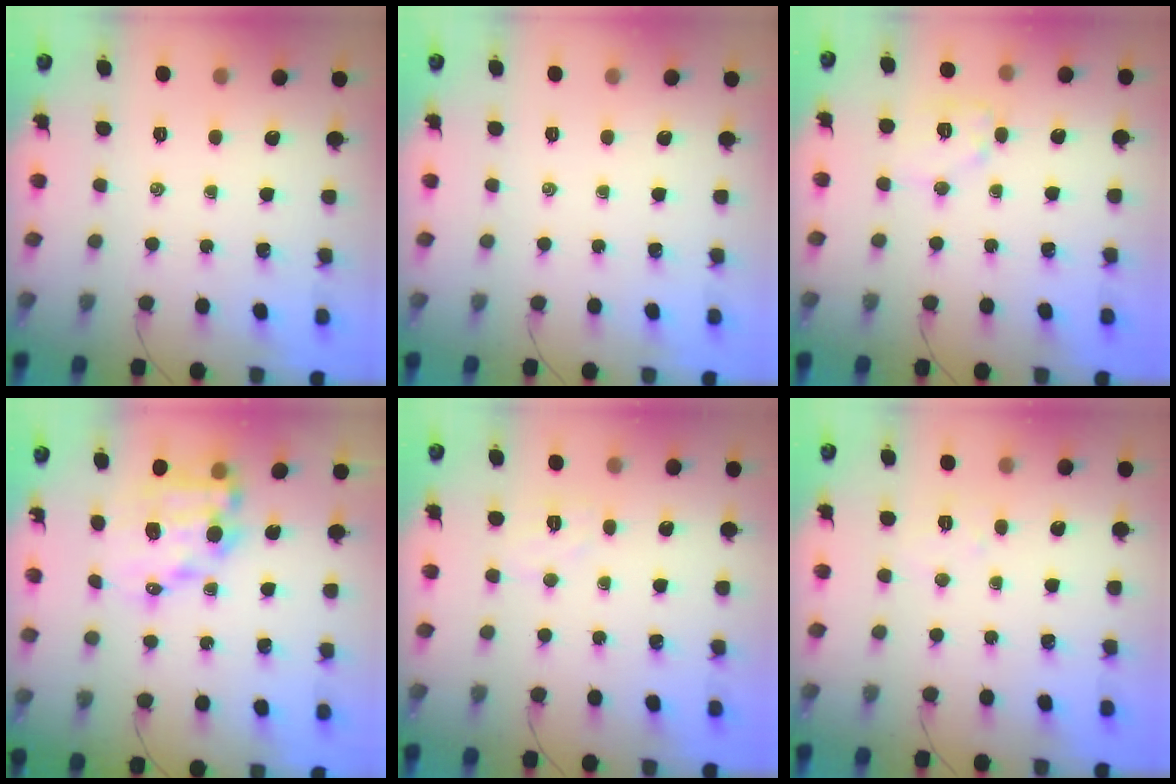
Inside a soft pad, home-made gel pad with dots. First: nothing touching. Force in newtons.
{"total": 0.0}
{"total": 8.2, "press": 8.2, "slide": 0.2}
{"total": 11.3, "press": 10.9, "slide": 2.8}
{"total": 4.2, "press": 4.1, "slide": 0.9}
{"total": 4.0, "press": 3.9, "slide": 0.9}